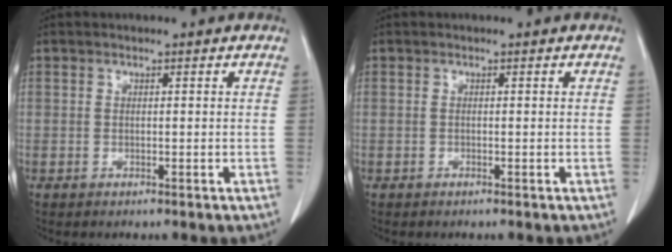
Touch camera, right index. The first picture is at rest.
{"total": 0.0}